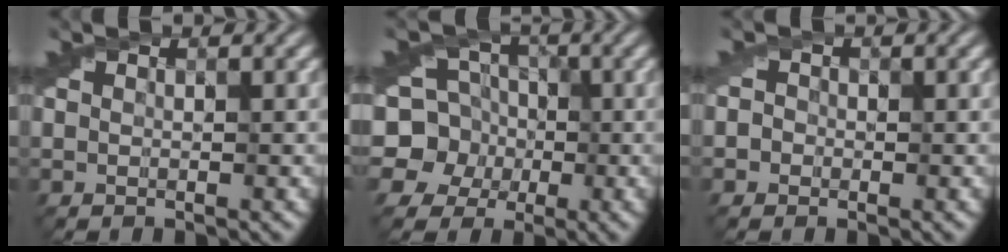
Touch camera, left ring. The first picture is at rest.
{"total": 8.9, "force": [-0.6, 8.1, 3.6], "torque": [-0.064, 0.031, -0.070]}
{"total": 1.8, "force": [0.0, 1.6, 0.8], "torque": [-0.011, 0.006, -0.014]}